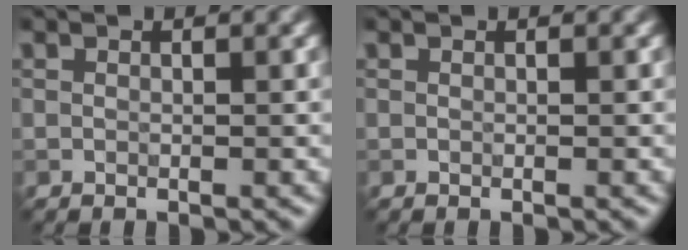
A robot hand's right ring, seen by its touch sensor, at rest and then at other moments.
{"total": 0.0}